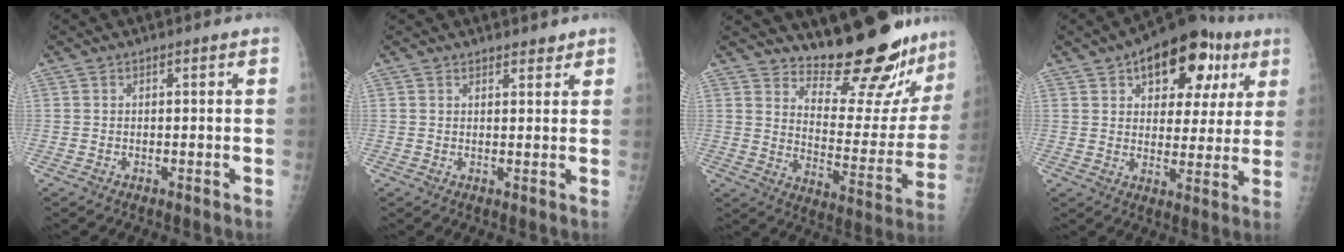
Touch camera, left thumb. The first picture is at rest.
{"total": 1.9, "force": [1.7, 0.7, 0.5], "torque": [0.005, -0.012, 0.021]}
{"total": 20.2, "force": [18.2, 4.2, 7.7], "torque": [-0.067, -0.167, 0.245]}
{"total": 17.4, "force": [8.2, 9.8, 11.8], "torque": [-0.109, -0.006, 0.112]}